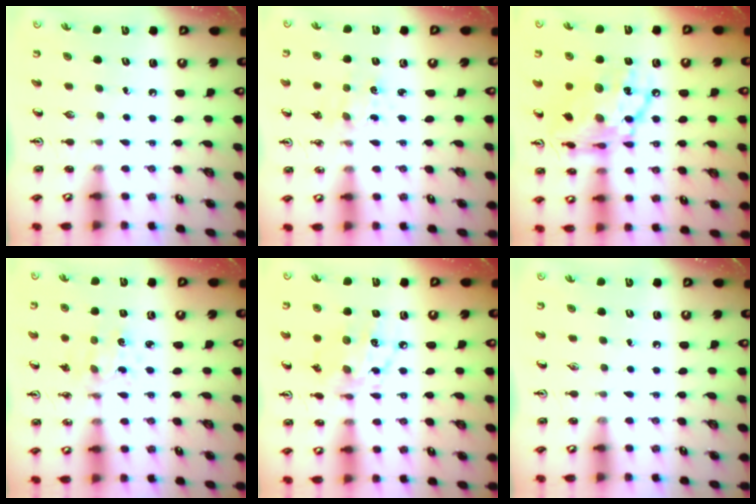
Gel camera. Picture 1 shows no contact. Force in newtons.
{"total": 2.3, "press": 2.3, "slide": 0.4}
{"total": 19.1, "press": 19.1, "slide": 1.6}
{"total": 1.8, "press": 1.7, "slide": 0.3}
{"total": 11.3, "press": 11.3, "slide": 0.7}
{"total": 0.0}